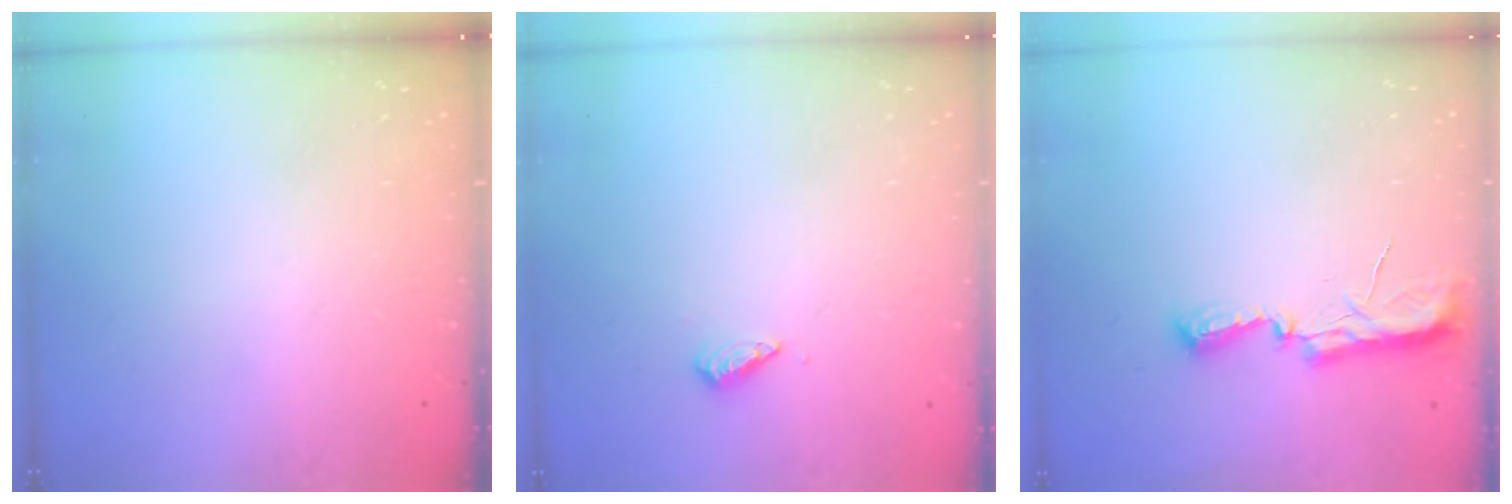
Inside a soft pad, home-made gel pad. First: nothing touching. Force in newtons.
{"total": 4.2, "press": 4.1, "slide": 1.0}
{"total": 7.7, "press": 7.6, "slide": 1.0}